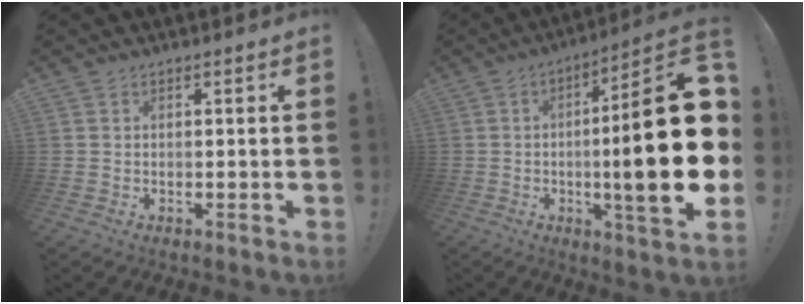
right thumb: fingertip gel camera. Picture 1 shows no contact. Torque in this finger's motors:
{"motor_torque": [1.72, 3.29, 2.21, -0.56, 0.60]}